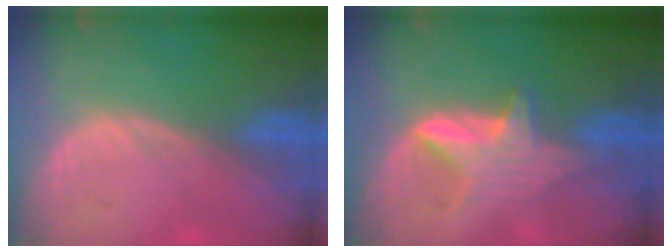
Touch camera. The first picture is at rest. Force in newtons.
{"total": 6.1, "press": 5.8, "slide": 1.9}